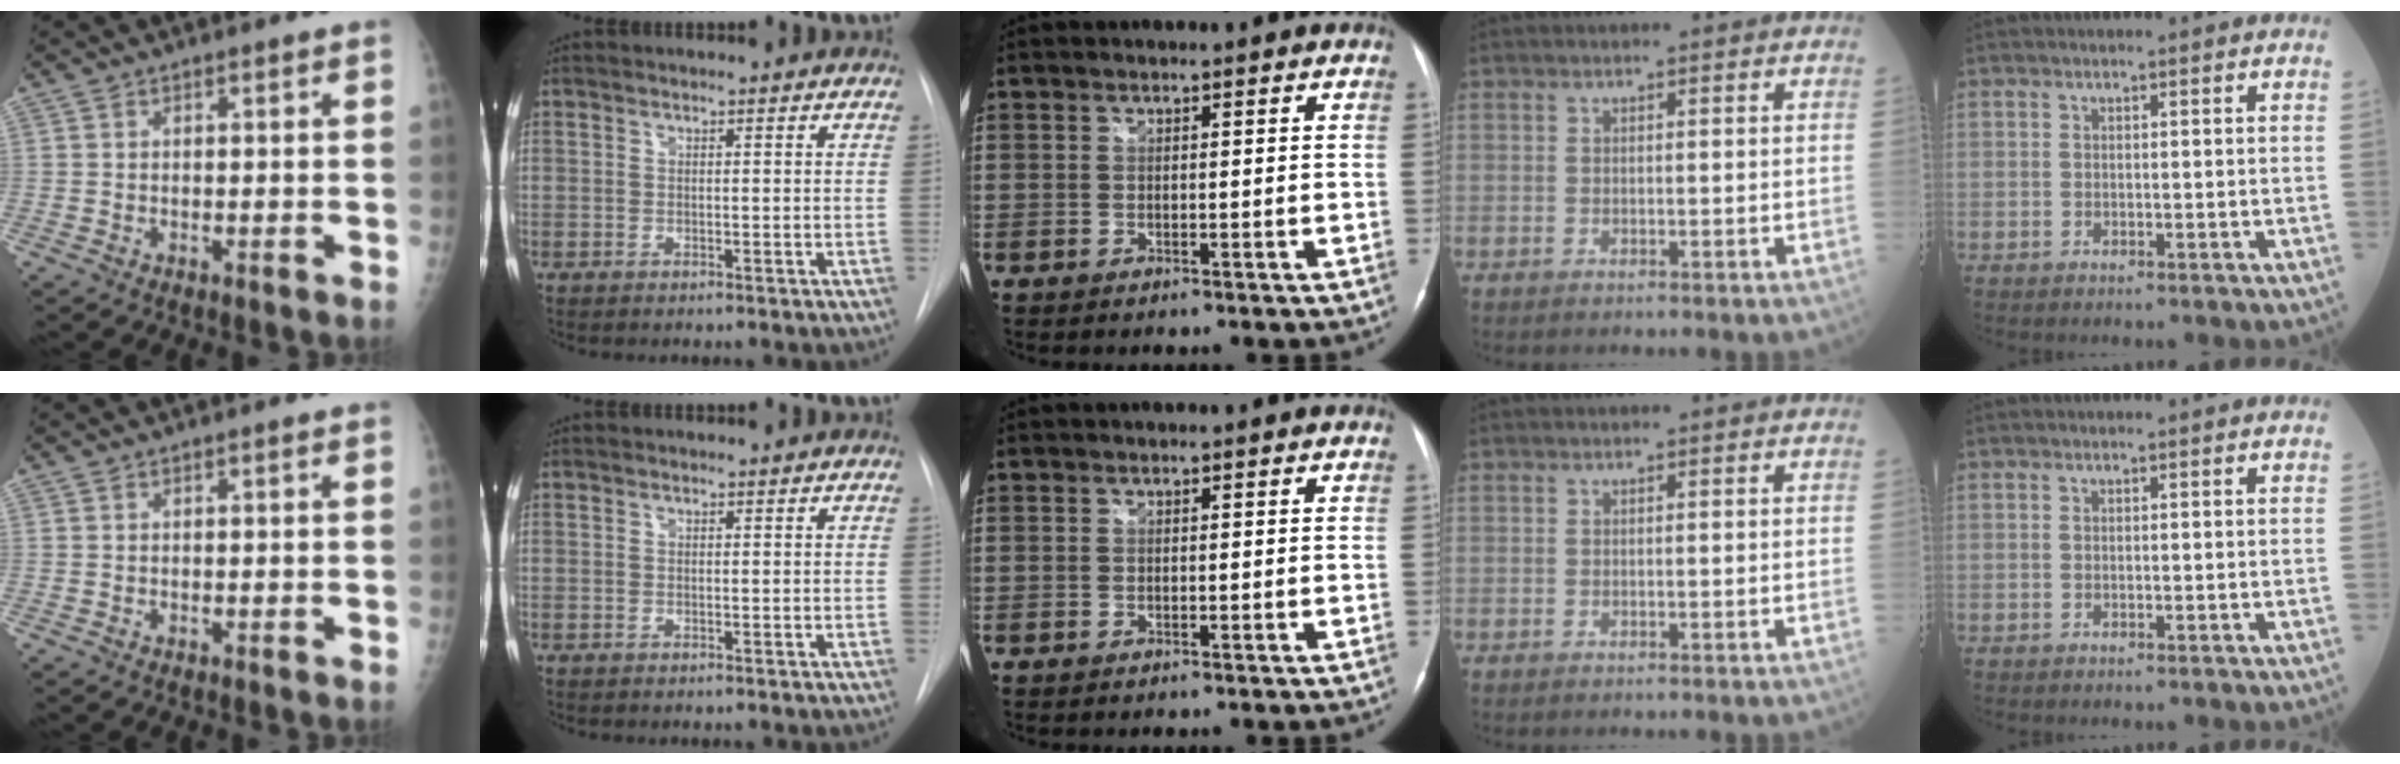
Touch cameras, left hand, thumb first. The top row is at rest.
{}